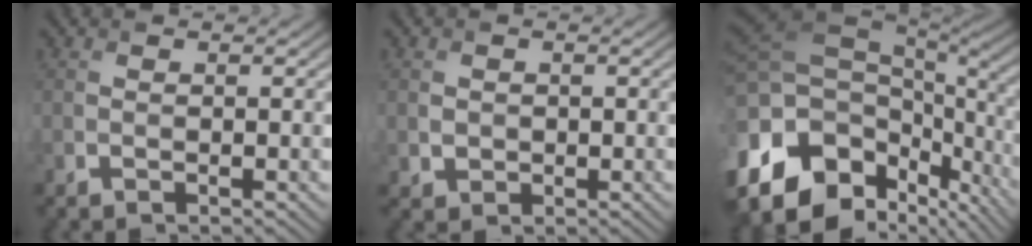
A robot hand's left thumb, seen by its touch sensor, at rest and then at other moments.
{"total": 1.6, "force": [0.3, 1.5, 0.4], "torque": [-0.008, -0.004, 0.011]}
{"total": 16.7, "force": [-5.6, 9.7, 12.3], "torque": [-0.273, -0.019, -0.063]}